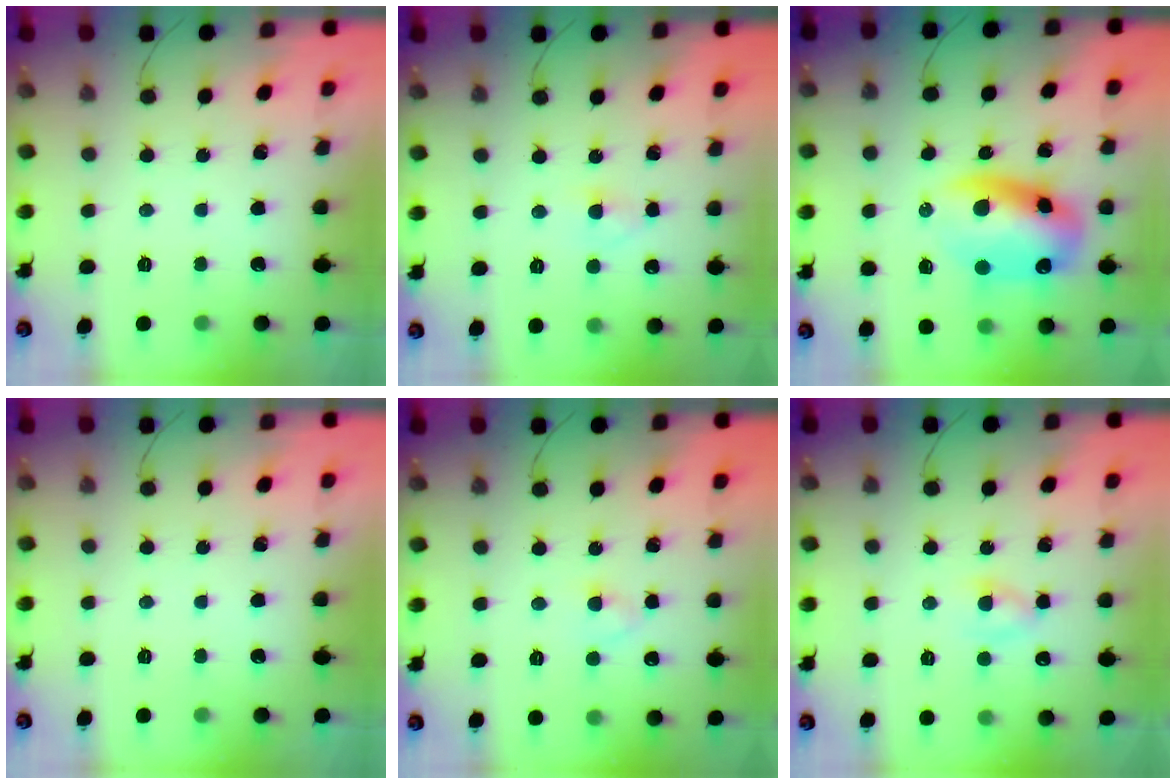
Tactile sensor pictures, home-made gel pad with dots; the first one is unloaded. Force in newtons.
{"total": 2.5, "press": 2.3, "slide": 1.0}
{"total": 13.8, "press": 13.4, "slide": 3.2}
{"total": 0.0}
{"total": 2.5, "press": 2.3, "slide": 1.0}
{"total": 2.7, "press": 2.4, "slide": 1.2}